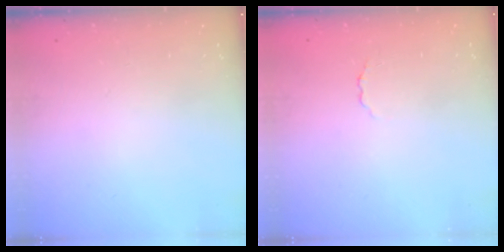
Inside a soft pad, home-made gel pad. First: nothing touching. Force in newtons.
{"total": 2.0, "press": 1.9, "slide": 0.6}